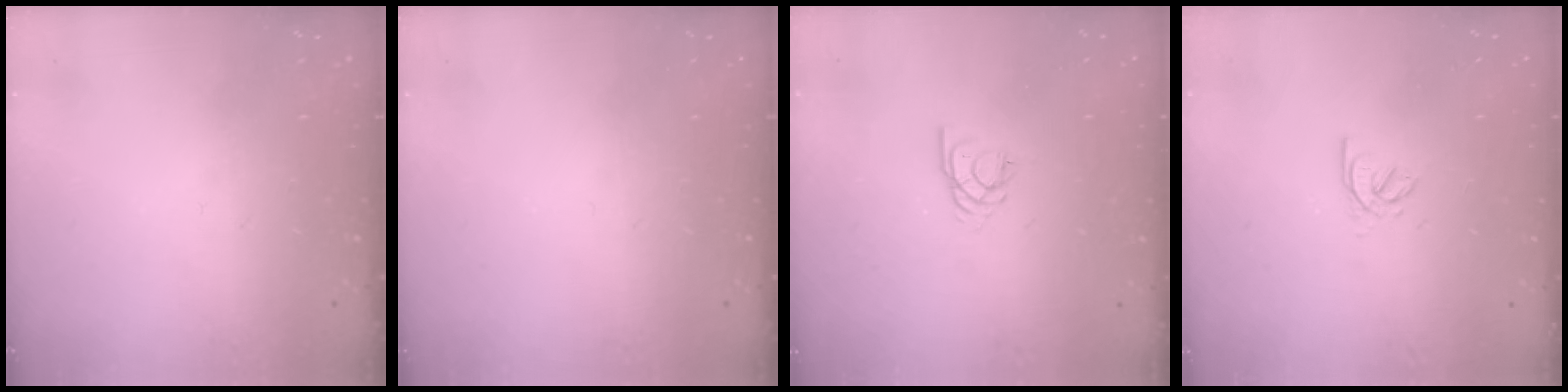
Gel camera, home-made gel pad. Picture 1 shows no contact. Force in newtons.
{"total": 0.0}
{"total": 2.3, "press": 2.3, "slide": 0.2}
{"total": 2.2, "press": 2.2, "slide": 0.4}